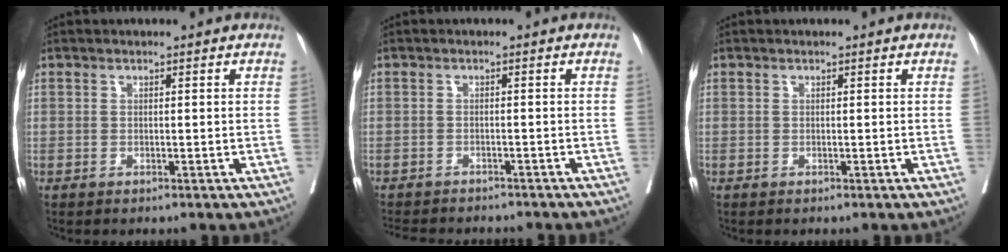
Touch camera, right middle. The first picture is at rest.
{"total": 9.9, "force": [-9.0, 2.2, 3.5], "torque": [-0.055, -0.009, -0.115]}
{"total": 0.0}